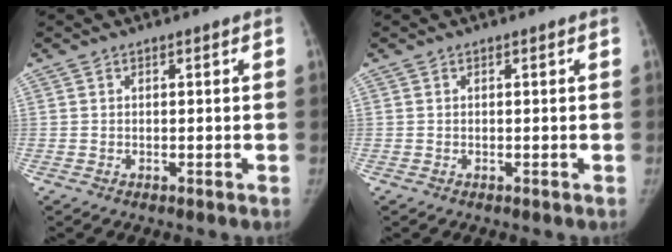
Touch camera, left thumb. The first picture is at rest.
{"total": 0.0}